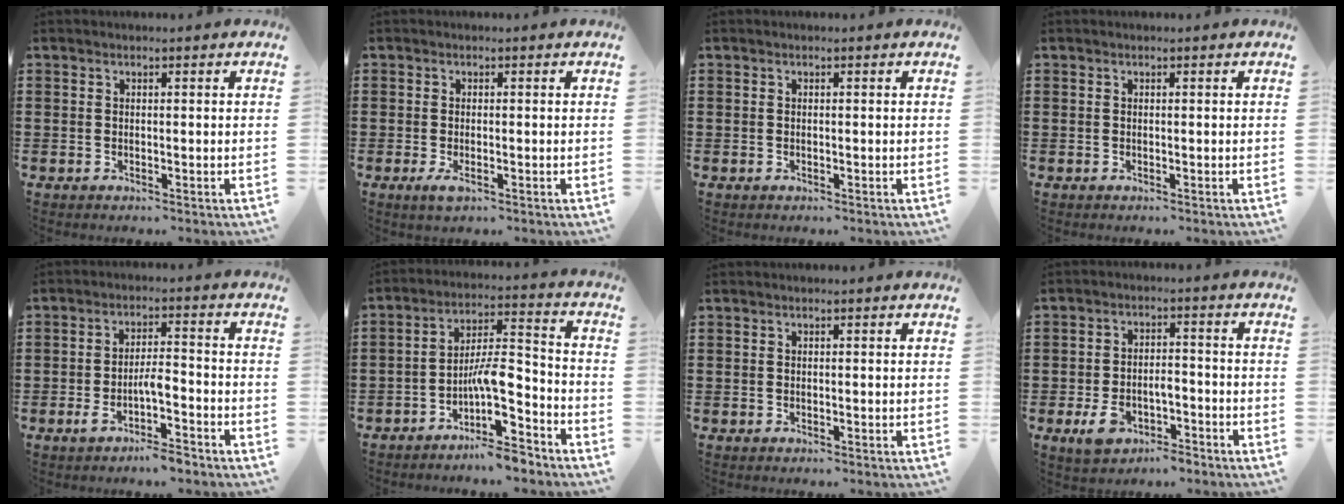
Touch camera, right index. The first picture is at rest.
{"total": 1.5, "force": [-0.5, 0.5, 1.4], "torque": [-0.032, -0.006, -0.011]}
{"total": 0.0}
{"total": 0.0}
{"total": 5.1, "force": [-2.9, 1.3, 4.0], "torque": [-0.081, 0.003, -0.059]}
{"total": 8.9, "force": [-5.5, 2.4, 6.5], "torque": [-0.122, -0.003, -0.107]}
{"total": 0.0}
{"total": 5.0, "force": [-3.1, 2.5, 3.0], "torque": [-0.063, 0.009, -0.062]}